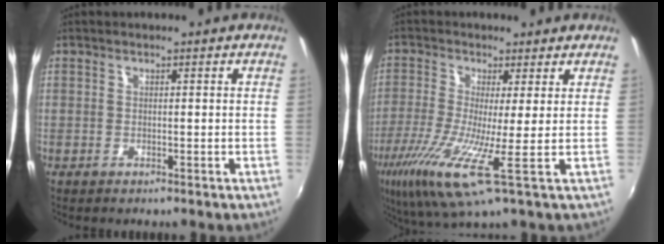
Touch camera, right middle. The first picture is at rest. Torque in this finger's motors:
{"motor_torque": [1.12, -0.99, 0.81, 0.21]}